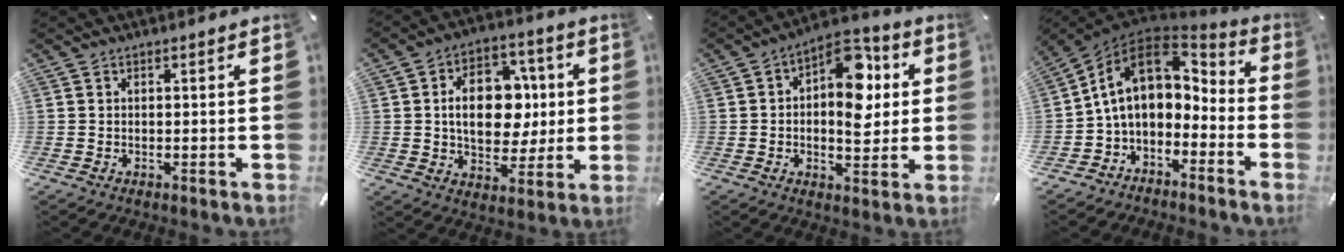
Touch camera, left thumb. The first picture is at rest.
{"total": 15.3, "force": [1.1, 11.0, 10.5], "torque": [-0.176, 0.007, 0.020]}
{"total": 13.2, "force": [3.1, 8.1, 9.9], "torque": [-0.126, -0.022, 0.054]}
{"total": 12.4, "force": [1.5, 8.9, 8.6], "torque": [-0.166, -0.008, 0.027]}